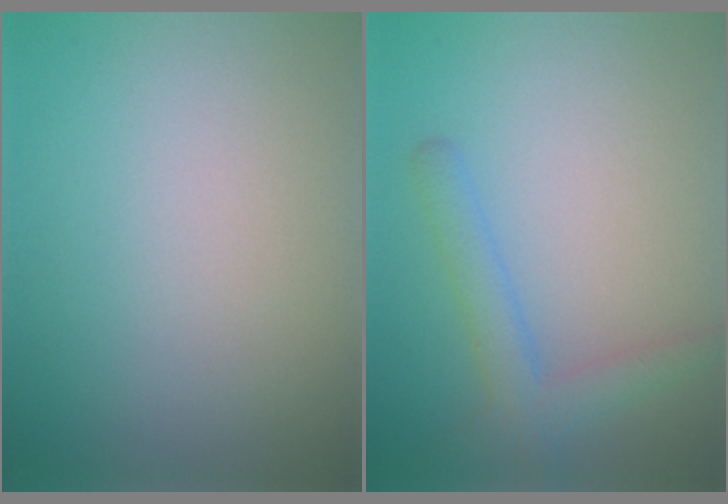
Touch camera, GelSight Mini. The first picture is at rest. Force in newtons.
{"total": 2.7, "press": 2.7, "slide": 0.1}